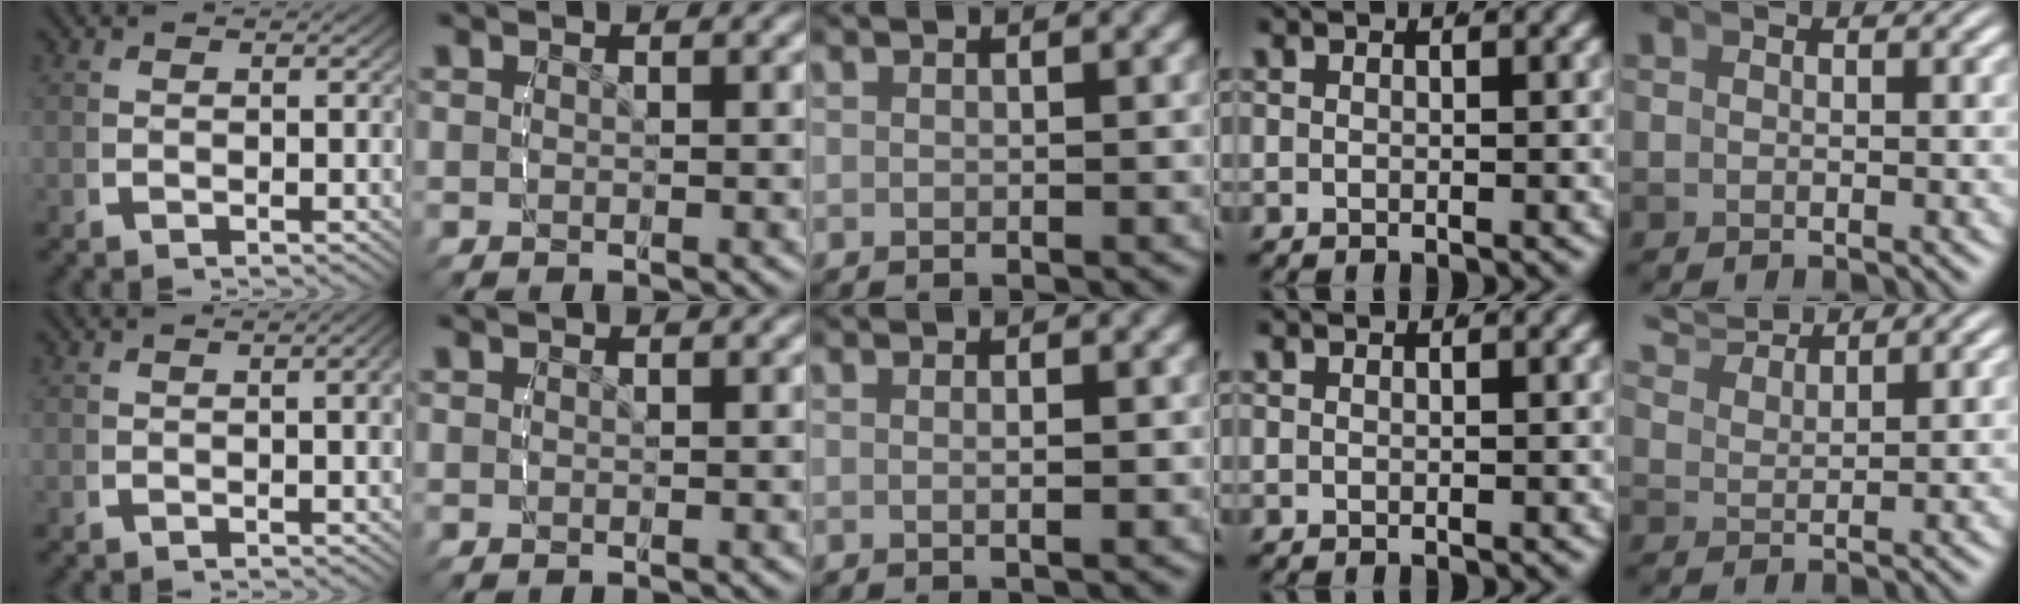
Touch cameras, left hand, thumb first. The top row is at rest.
{"thumb": {"total": 1.9, "force": [0.0, 0.7, 1.7], "torque": [-0.020, 0.001, 0.001]}, "middle": {"total": 0.6, "force": [0.1, -0.1, 0.6], "torque": [-0.012, -0.004, 0.001]}, "little": {"total": 4.3, "force": [4.2, 0.3, 1.0], "torque": [-0.015, 0.018, 0.072]}}